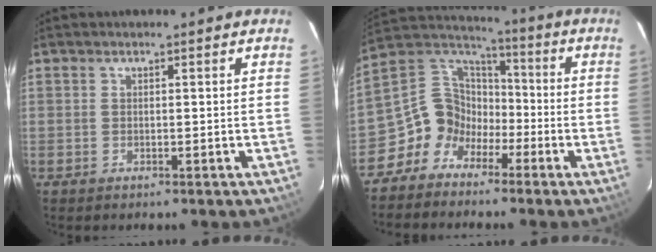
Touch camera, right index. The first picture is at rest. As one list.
[{"total": 9.7, "force": [-5.6, 7.5, 2.6], "torque": [-0.067, 0.040, -0.124]}]